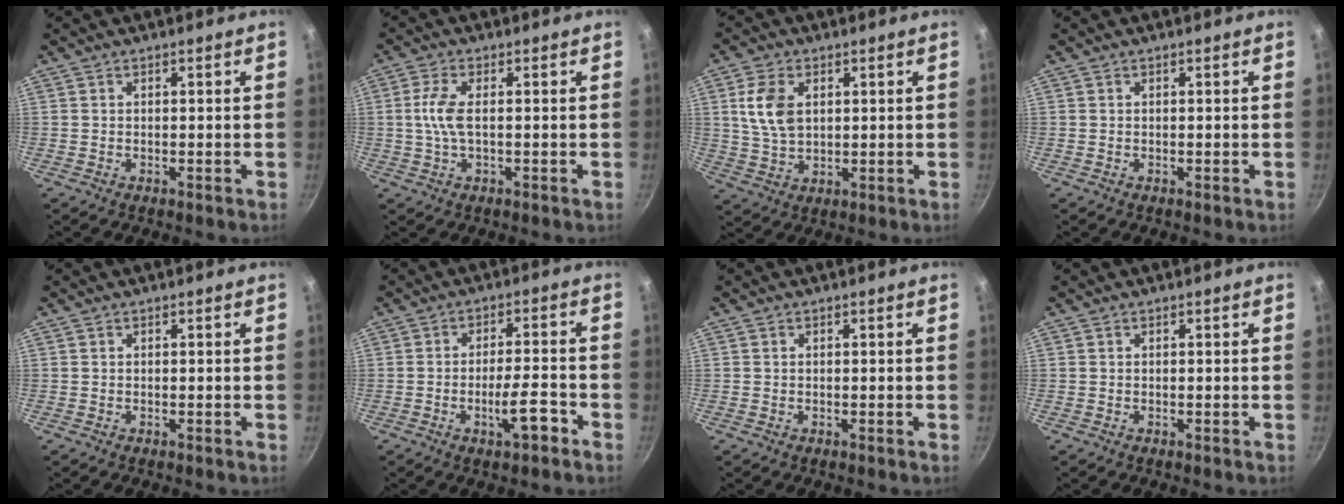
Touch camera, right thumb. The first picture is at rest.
{"total": 5.7, "force": [0.1, 2.3, 5.3], "torque": [-0.126, 0.008, -0.002]}
{"total": 8.3, "force": [2.0, 5.4, 5.9], "torque": [-0.107, -0.007, 0.041]}
{"total": 0.0}
{"total": 0.0}
{"total": 7.0, "force": [-3.3, 1.8, 5.8], "torque": [-0.086, 0.023, -0.052]}
{"total": 0.0}
{"total": 0.0}